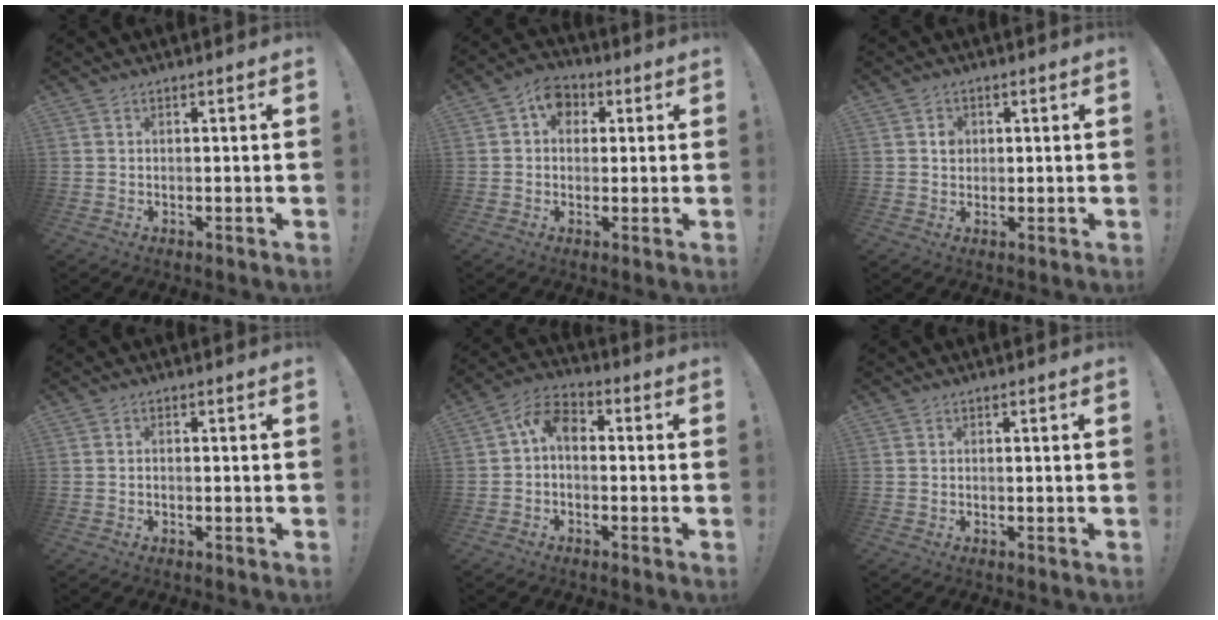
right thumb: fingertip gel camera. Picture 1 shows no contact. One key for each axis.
{"total": 7.1, "fx": 1.6, "fy": 5.8, "fz": 3.7, "tx": -0.064, "ty": 0.008, "tz": 0.033}
{"total": 2.7, "fx": 0.3, "fy": 2.4, "fz": 1.2, "tx": 0.002, "ty": -0.005, "tz": 0.000}
{"total": 0.8, "fx": -0.6, "fy": 0.2, "fz": 0.4, "tx": -0.006, "ty": 0.001, "tz": -0.011}
{"total": 7.5, "fx": 0.3, "fy": 4.7, "fz": 5.9, "tx": -0.123, "ty": 0.009, "tz": 0.011}
{"total": 0.0}